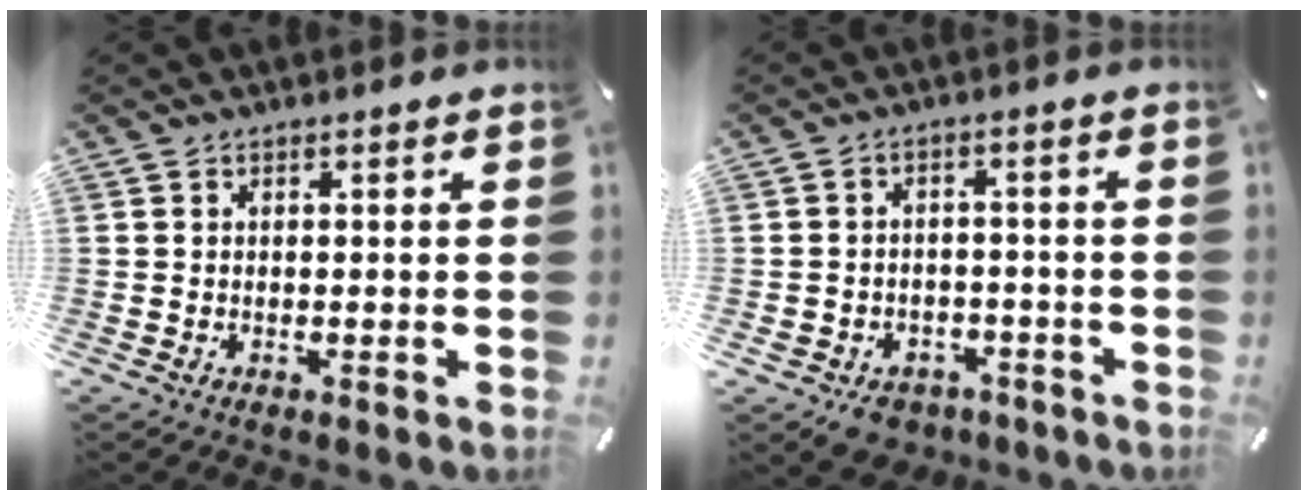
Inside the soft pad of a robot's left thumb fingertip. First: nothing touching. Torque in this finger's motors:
{"motor_torque": [0.60, 0.94, 0.22, 0.18, 0.07]}